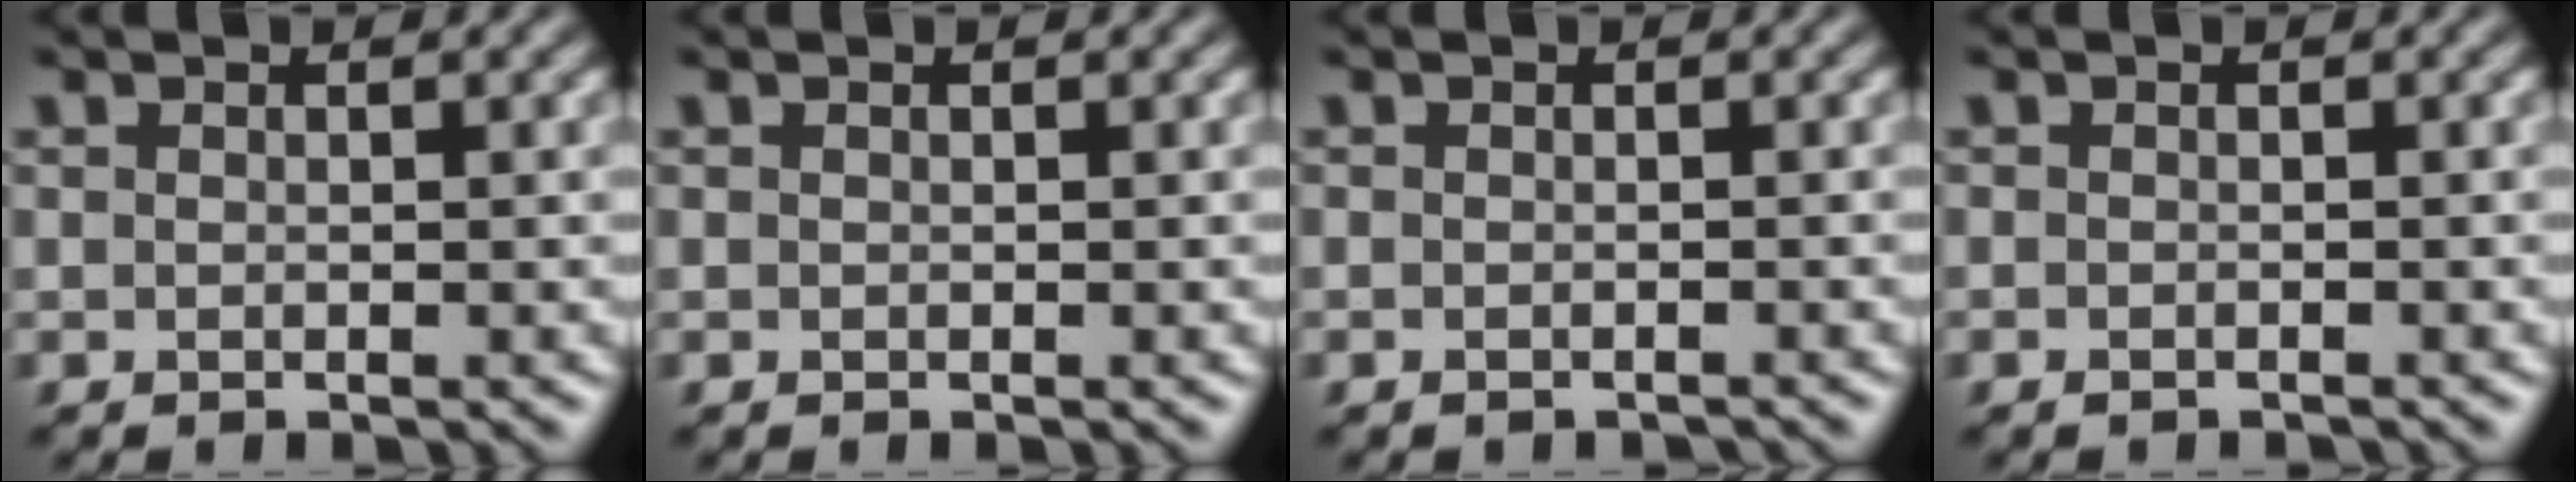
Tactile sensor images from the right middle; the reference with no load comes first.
{"total": 0.0}
{"total": 1.1, "force": [-1.0, 0.1, 0.3], "torque": [0.000, -0.005, -0.015]}
{"total": 1.1, "force": [-1.0, 0.2, 0.4], "torque": [-0.003, -0.005, -0.017]}